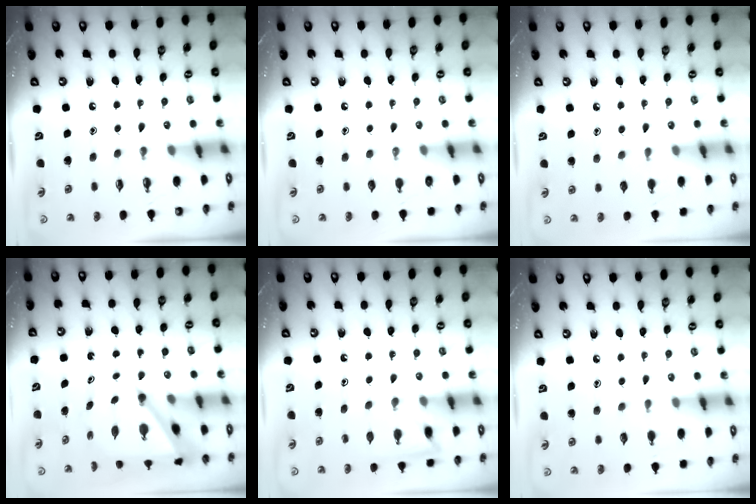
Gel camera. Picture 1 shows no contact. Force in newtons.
{"total": 0.0}
{"total": 5.1, "press": 5.0, "slide": 0.6}
{"total": 7.0, "press": 7.0, "slide": 0.6}
{"total": 5.9, "press": 5.8, "slide": 0.6}
{"total": 3.6, "press": 3.6, "slide": 0.3}